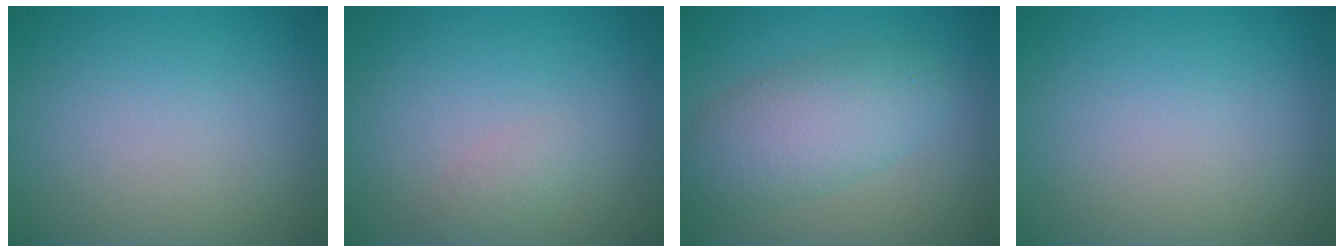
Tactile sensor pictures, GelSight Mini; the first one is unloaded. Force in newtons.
{"total": 1.1, "press": 1.1, "slide": 0.0}
{"total": 5.1, "press": 5.1, "slide": 0.1}
{"total": 0.0}